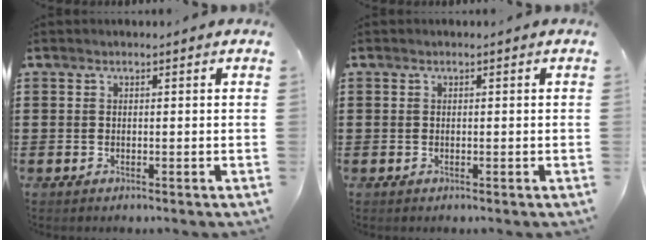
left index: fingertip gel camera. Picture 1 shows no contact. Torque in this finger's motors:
{"motor_torque": [0.00, 0.00, 0.00, 0.01]}